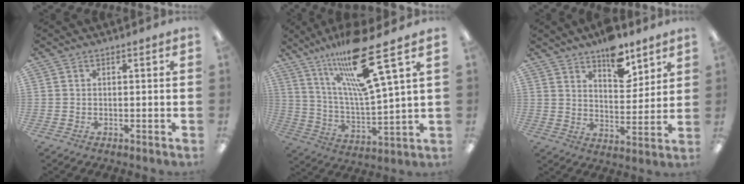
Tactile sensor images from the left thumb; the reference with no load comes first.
{"total": 21.0, "force": [13.9, 3.4, 15.4], "torque": [-0.290, -0.063, 0.217]}
{"total": 10.5, "force": [8.0, 4.7, 4.9], "torque": [-0.057, -0.050, 0.138]}